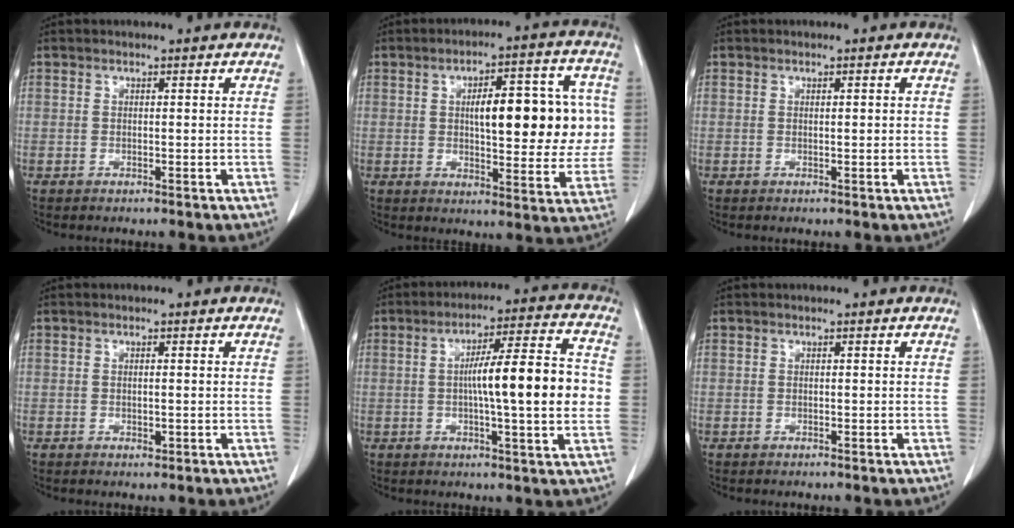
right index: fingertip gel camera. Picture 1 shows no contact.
{"total": 15.4, "force": [1.8, 5.2, 14.4], "torque": [-0.181, 0.032, 0.032]}
{"total": 0.7, "force": [0.0, 0.1, 0.6], "torque": [-0.012, 0.001, 0.003]}
{"total": 1.0, "force": [-0.1, 0.4, 0.9], "torque": [-0.015, -0.003, 0.001]}
{"total": 13.7, "force": [-0.3, 0.8, 13.7], "torque": [-0.207, 0.015, -0.009]}
{"total": 0.0}